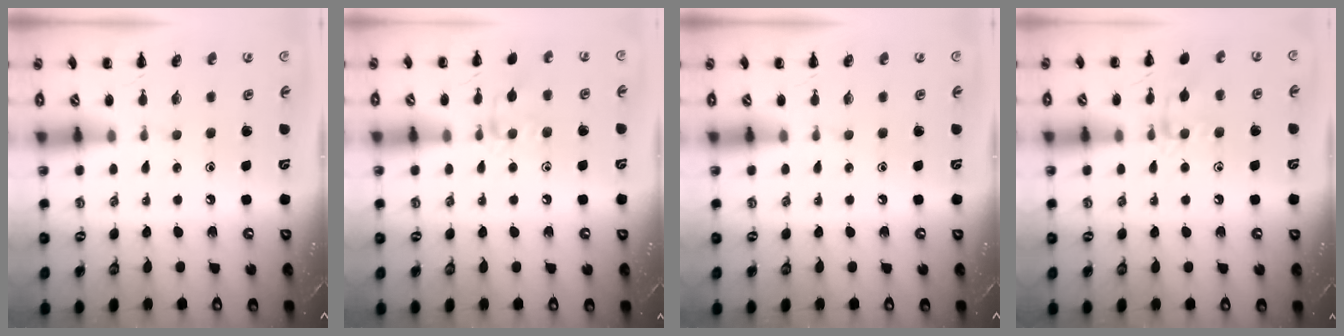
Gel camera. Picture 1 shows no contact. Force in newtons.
{"total": 8.3, "press": 8.3, "slide": 0.8}
{"total": 0.0}
{"total": 8.9, "press": 8.9, "slide": 0.7}